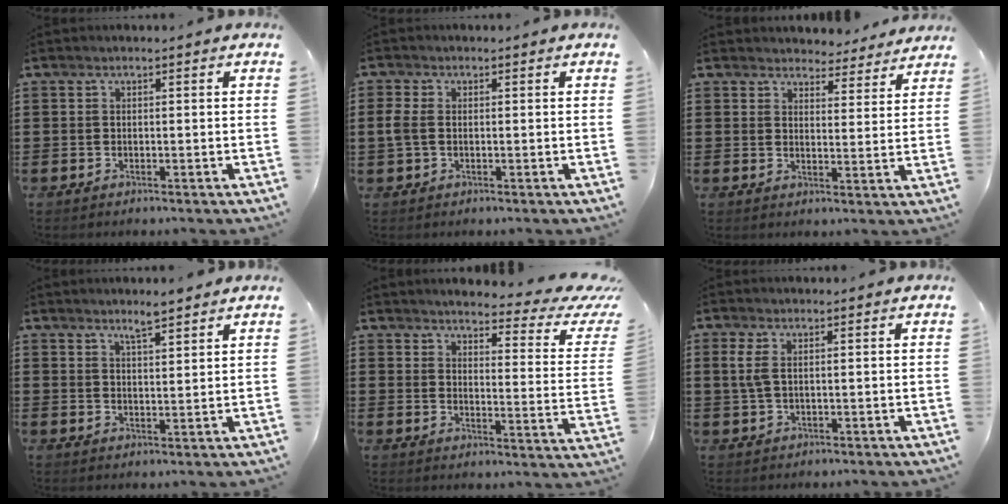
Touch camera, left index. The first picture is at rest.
{"total": 2.8, "force": [-0.1, 1.7, 2.2], "torque": [-0.069, -0.002, -0.009]}
{"total": 4.2, "force": [4.1, 0.5, 0.2], "torque": [-0.014, -0.022, 0.074]}
{"total": 3.5, "force": [3.1, 0.3, 1.8], "torque": [-0.031, -0.005, 0.053]}
{"total": 4.0, "force": [3.3, 0.4, 2.3], "torque": [-0.046, -0.033, 0.046]}
{"total": 2.5, "force": [0.5, 0.8, 2.4], "torque": [-0.064, -0.004, 0.003]}